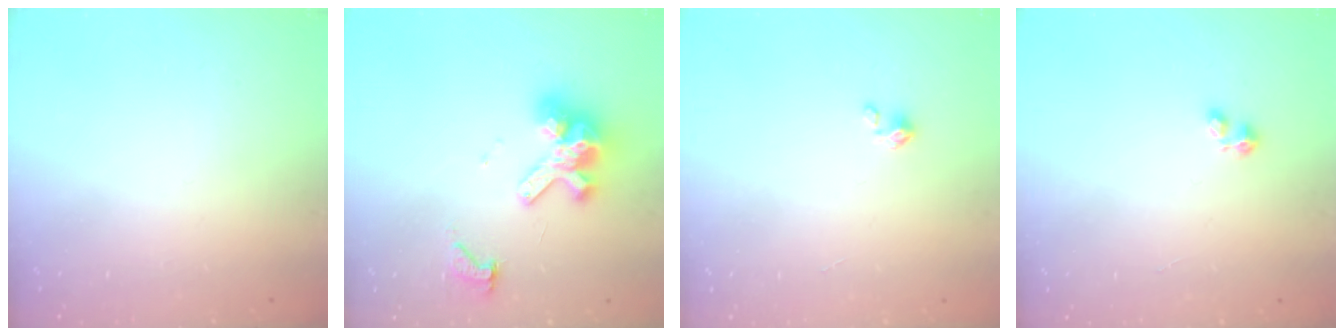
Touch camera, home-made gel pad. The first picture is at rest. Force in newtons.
{"total": 11.4, "press": 11.4, "slide": 1.4}
{"total": 0.0}
{"total": 2.2, "press": 2.2, "slide": 0.4}